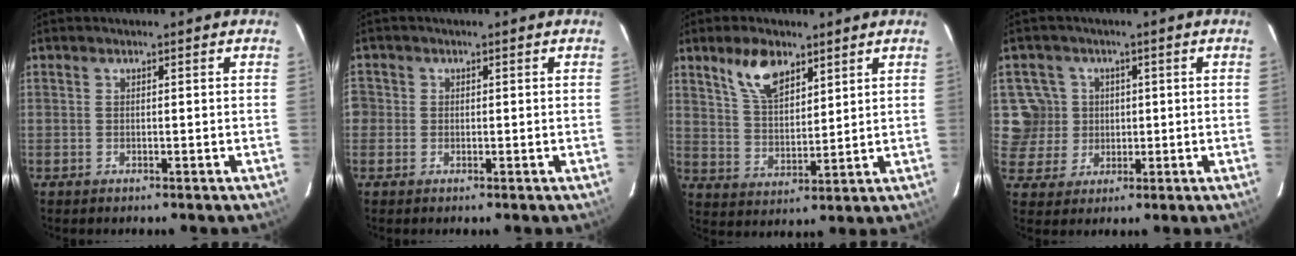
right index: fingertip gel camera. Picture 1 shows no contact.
{"total": 2.2, "force": [-0.5, 2.2, 0.3], "torque": [-0.004, 0.004, -0.012]}
{"total": 9.2, "force": [5.8, 4.5, 5.6], "torque": [-0.100, 0.014, 0.115]}
{"total": 6.5, "force": [0.9, 6.4, 0.4], "torque": [-0.014, 0.013, 0.018]}